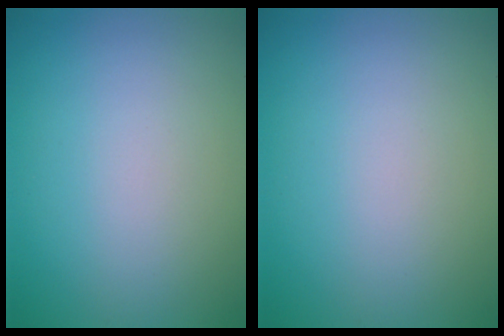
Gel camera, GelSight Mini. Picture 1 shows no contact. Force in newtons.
{"total": 0.0}